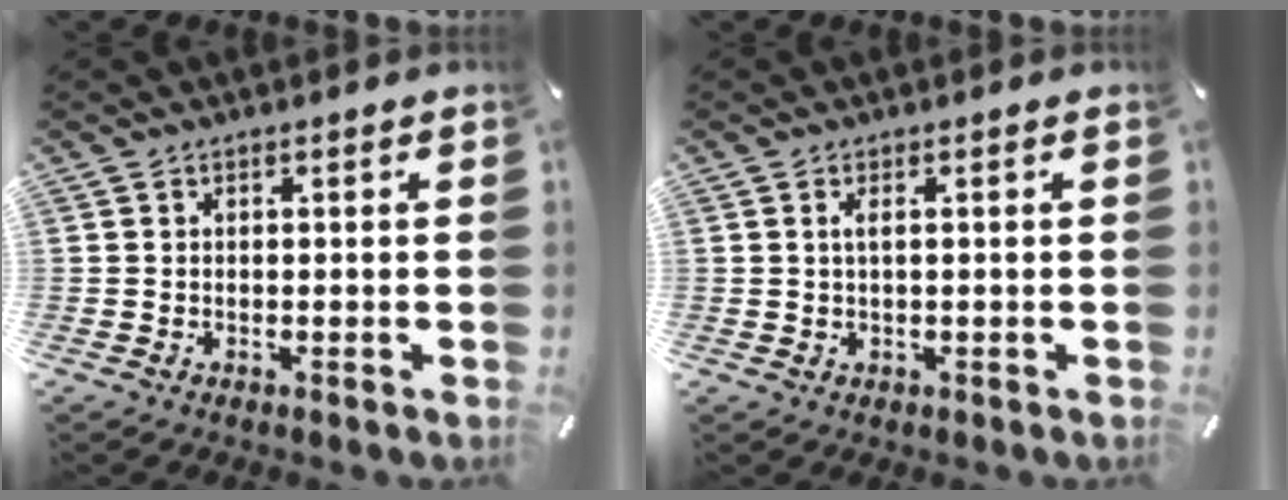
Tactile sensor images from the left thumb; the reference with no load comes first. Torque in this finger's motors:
{"motor_torque": [0.06, -0.09, 0.12, 0.07, 0.01]}